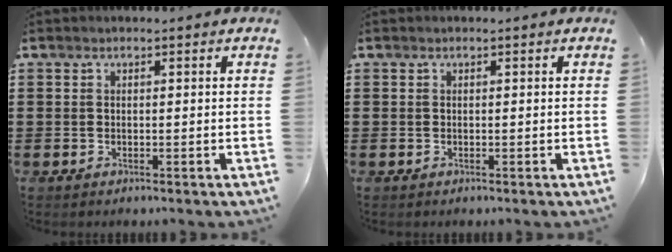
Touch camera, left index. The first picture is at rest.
{"total": 0.0}